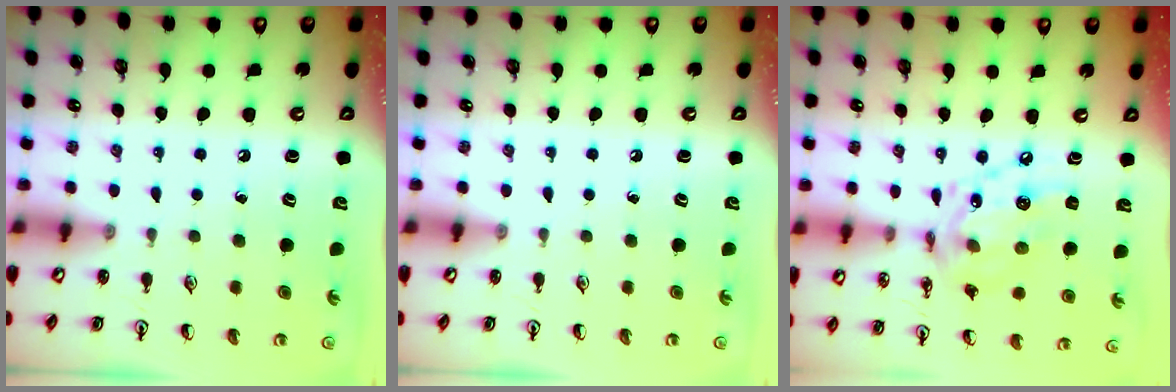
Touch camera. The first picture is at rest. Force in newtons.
{"total": 0.0}
{"total": 13.7, "press": 13.7, "slide": 0.9}